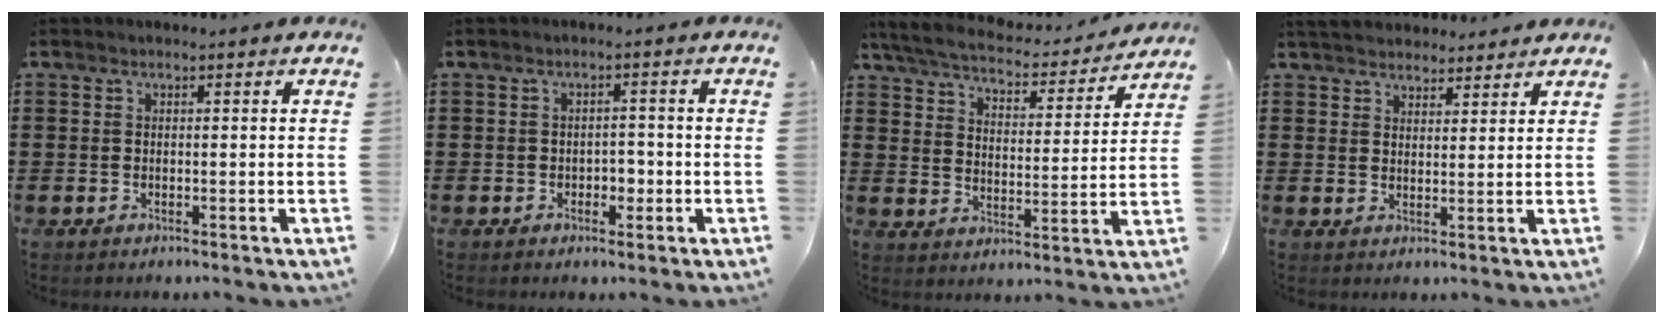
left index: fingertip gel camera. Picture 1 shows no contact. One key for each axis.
{"total": 2.1, "fx": -0.7, "fy": 1.4, "fz": 1.3, "tx": -0.030, "ty": 0.005, "tz": -0.017}
{"total": 5.2, "fx": 5.0, "fy": 0.4, "fz": 1.4, "tx": -0.054, "ty": -0.034, "tz": 0.083}
{"total": 3.7, "fx": 3.6, "fy": 0.9, "fz": 0.3, "tx": -0.017, "ty": -0.005, "tz": 0.069}